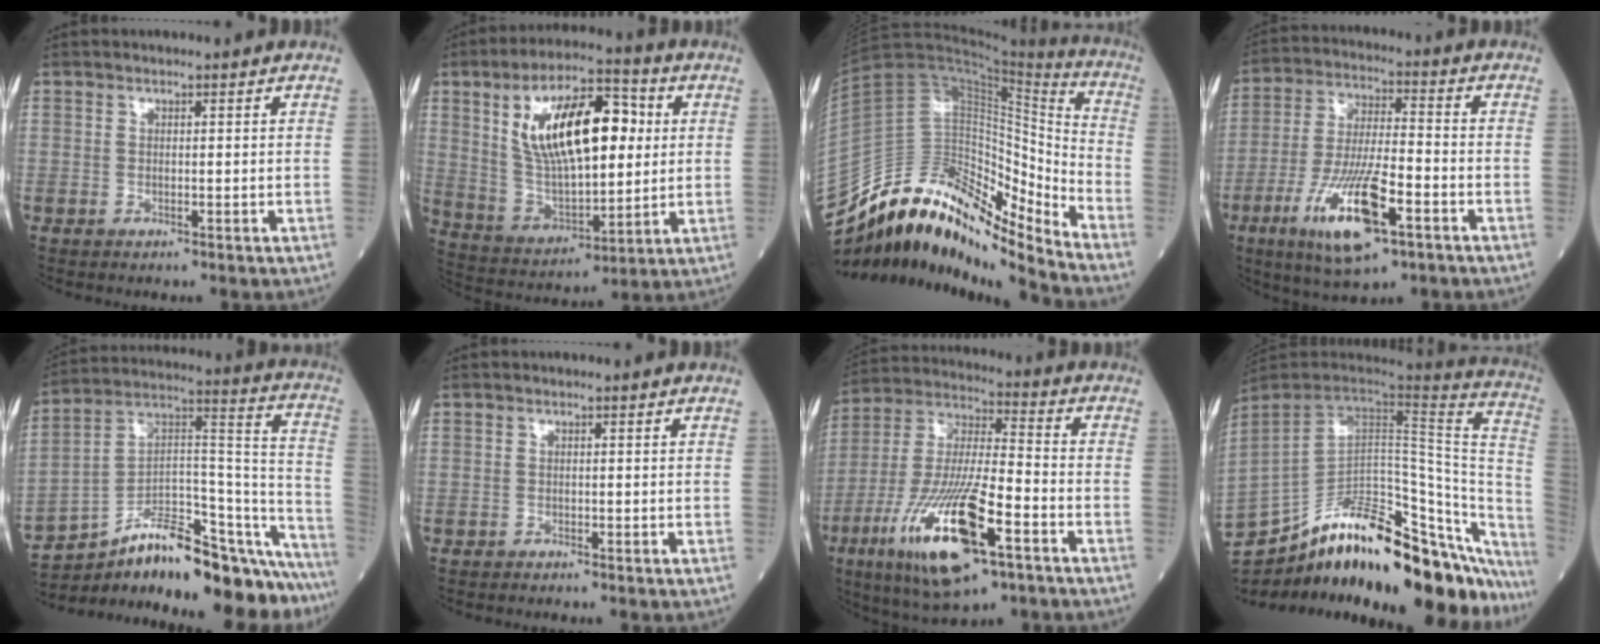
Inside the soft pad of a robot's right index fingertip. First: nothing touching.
{"total": 18.4, "force": [4.8, 7.2, 16.2], "torque": [-0.294, 0.025, 0.087]}
{"total": 18.4, "force": [-16.8, 2.1, 7.1], "torque": [-0.118, 0.084, -0.293]}
{"total": 14.6, "force": [-6.5, 3.1, 12.7], "torque": [-0.251, -0.019, -0.110]}
{"total": 25.8, "force": [-21.7, 4.5, 13.2], "torque": [-0.137, 0.046, -0.322]}
{"total": 0.6, "force": [-0.5, 0.1, 0.1], "torque": [-0.006, -0.001, -0.012]}
{"total": 19.8, "force": [-8.9, 4.3, 17.1], "torque": [-0.370, -0.031, -0.156]}
{"total": 41.6, "force": [-32.3, 12.0, 23.3], "torque": [-0.327, -0.052, -0.455]}